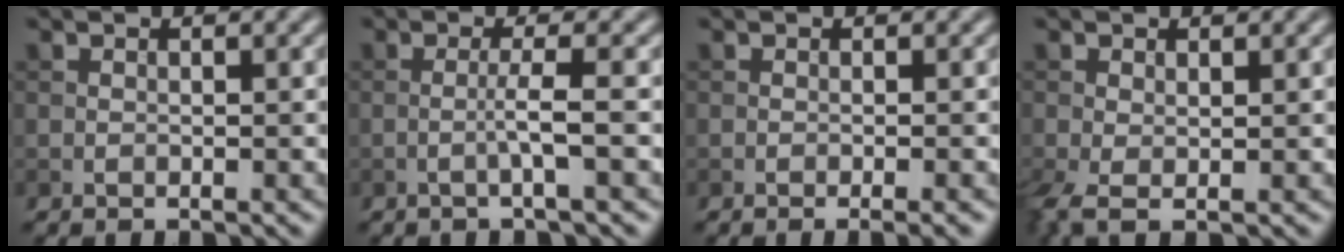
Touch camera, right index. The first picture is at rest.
{"total": 2.1, "force": [-0.6, 0.0, 2.1], "torque": [-0.040, 0.004, -0.017]}
{"total": 1.7, "force": [-0.6, 0.4, 1.5], "torque": [-0.015, -0.004, -0.011]}
{"total": 2.4, "force": [-0.7, 1.2, 2.0], "torque": [-0.055, -0.010, -0.014]}